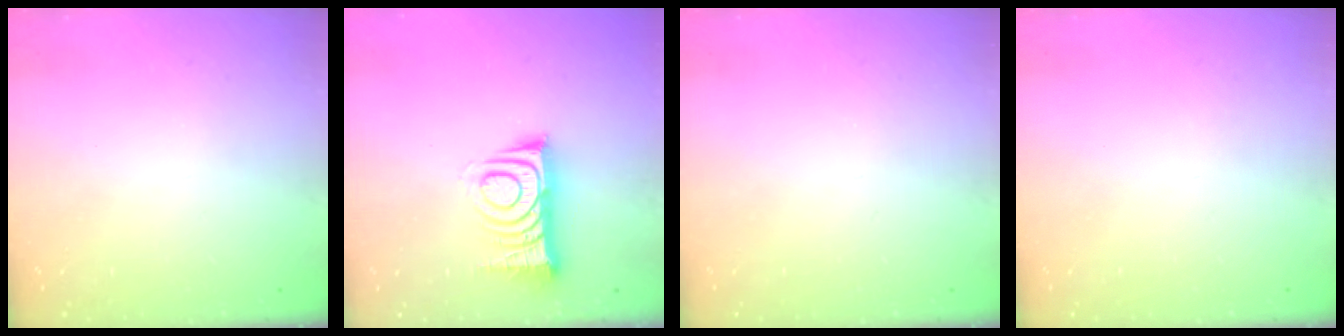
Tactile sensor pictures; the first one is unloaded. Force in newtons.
{"total": 11.2, "press": 11.2, "slide": 1.0}
{"total": 0.0}
{"total": 0.0}